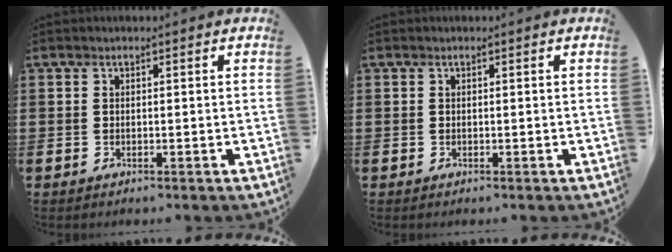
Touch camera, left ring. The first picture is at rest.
{"total": 0.0}